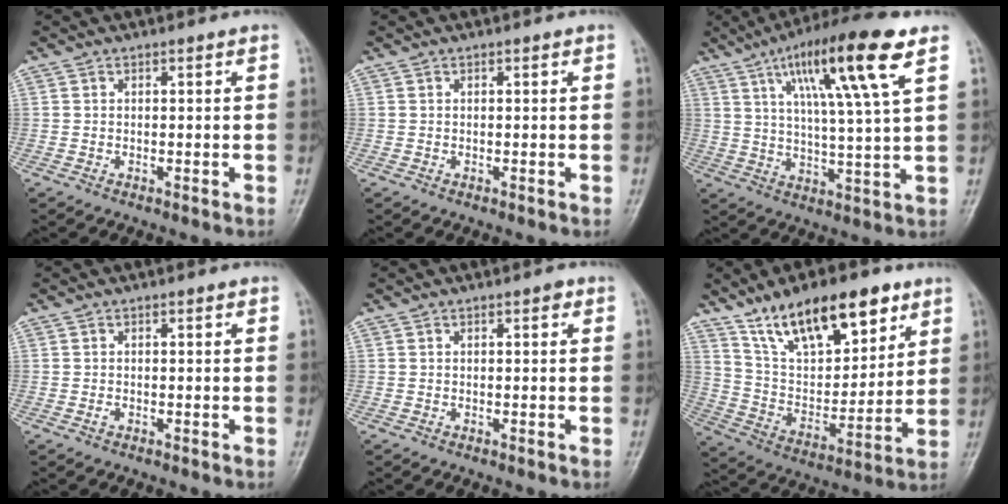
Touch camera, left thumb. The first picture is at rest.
{"total": 0.0}
{"total": 16.9, "force": [7.7, 1.9, 15.0], "torque": [-0.254, -0.015, 0.127]}
{"total": 0.6, "force": [-0.1, 0.3, 0.4], "torque": [-0.003, 0.000, -0.002]}
{"total": 1.0, "force": [0.5, 0.4, 0.8], "torque": [-0.006, 0.002, 0.003]}
{"total": 20.1, "force": [12.6, 8.8, 13.0], "torque": [-0.169, -0.048, 0.228]}